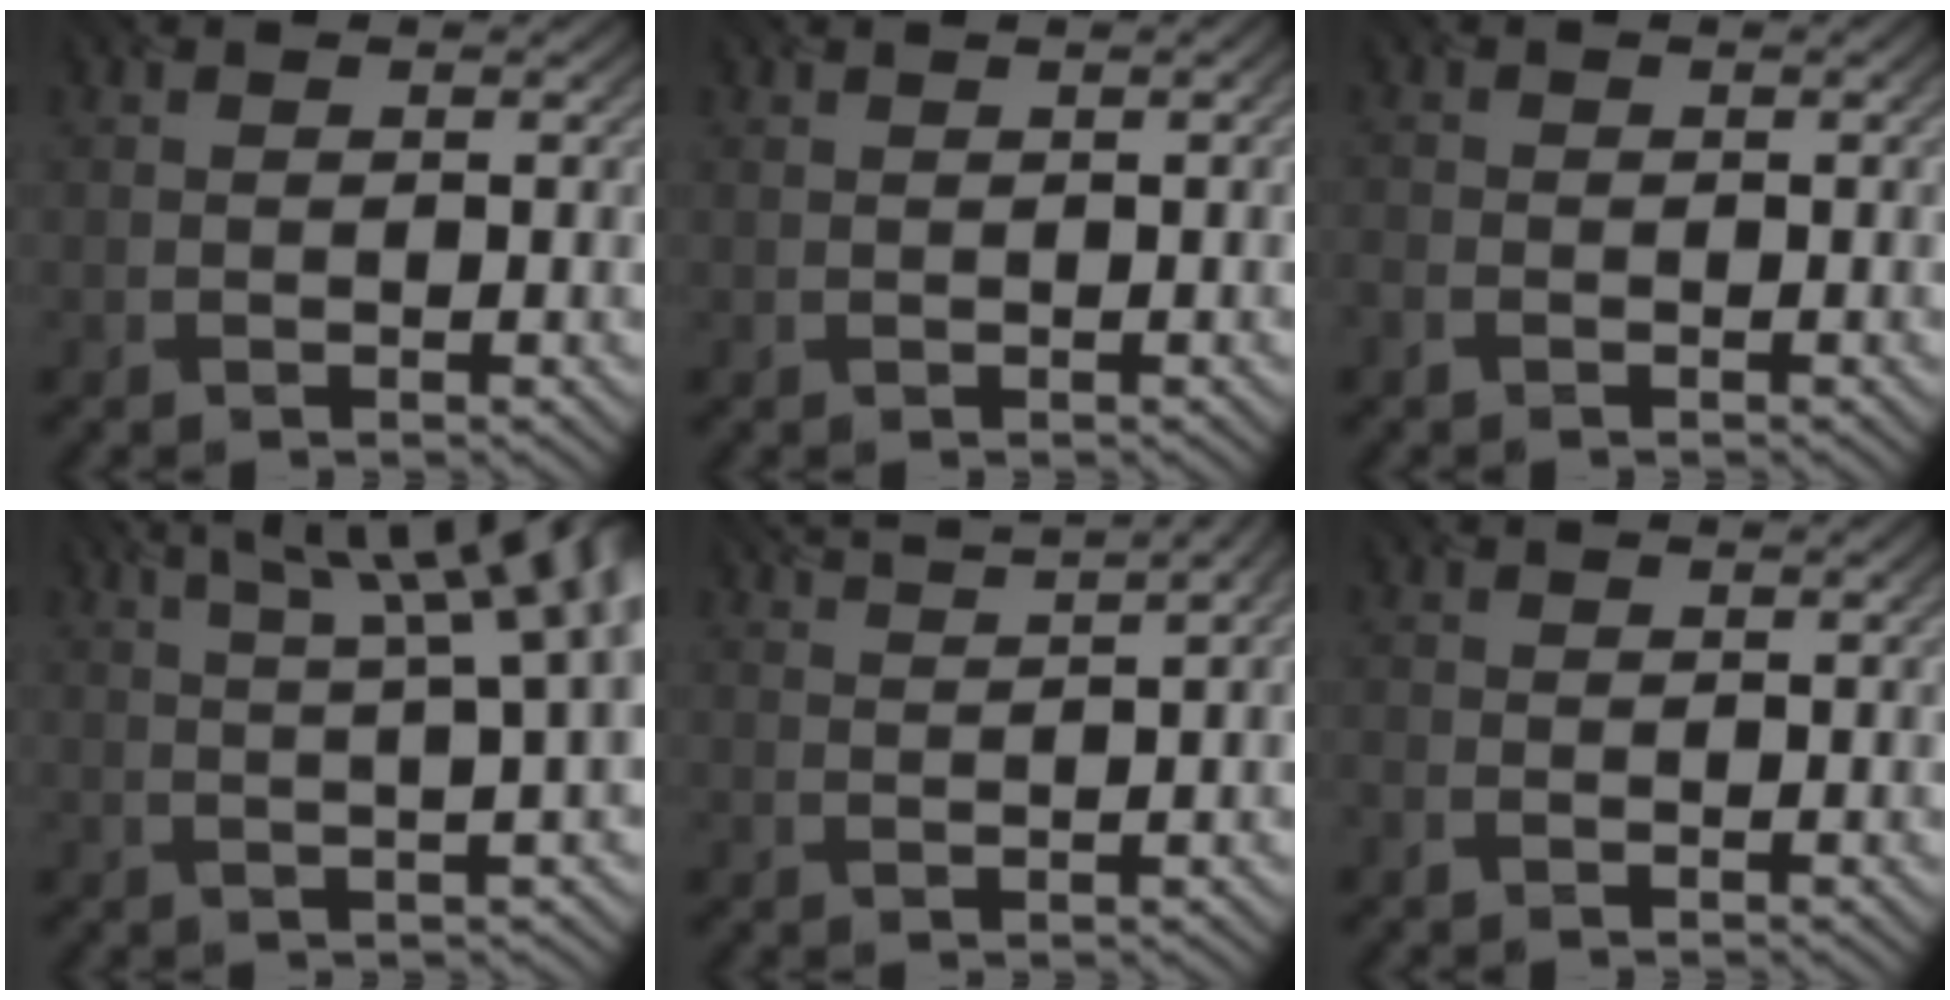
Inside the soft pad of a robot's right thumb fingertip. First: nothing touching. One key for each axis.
{"total": 1.0, "fx": 0.4, "fy": 0.1, "fz": 0.9, "tx": -0.013, "ty": 0.004, "tz": 0.011}
{"total": 1.5, "fx": -1.0, "fy": 0.7, "fz": 0.8, "tx": -0.025, "ty": -0.005, "tz": -0.021}
{"total": 13.0, "fx": 4.7, "fy": 4.0, "fz": 11.5, "tx": -0.132, "ty": 0.067, "tz": 0.053}
{"total": 5.9, "fx": 4.2, "fy": 0.8, "fz": 4.1, "tx": -0.065, "ty": 0.030, "tz": 0.057}
{"total": 1.2, "fx": -0.9, "fy": 0.5, "fz": 0.7, "tx": -0.020, "ty": -0.005, "tz": -0.016}